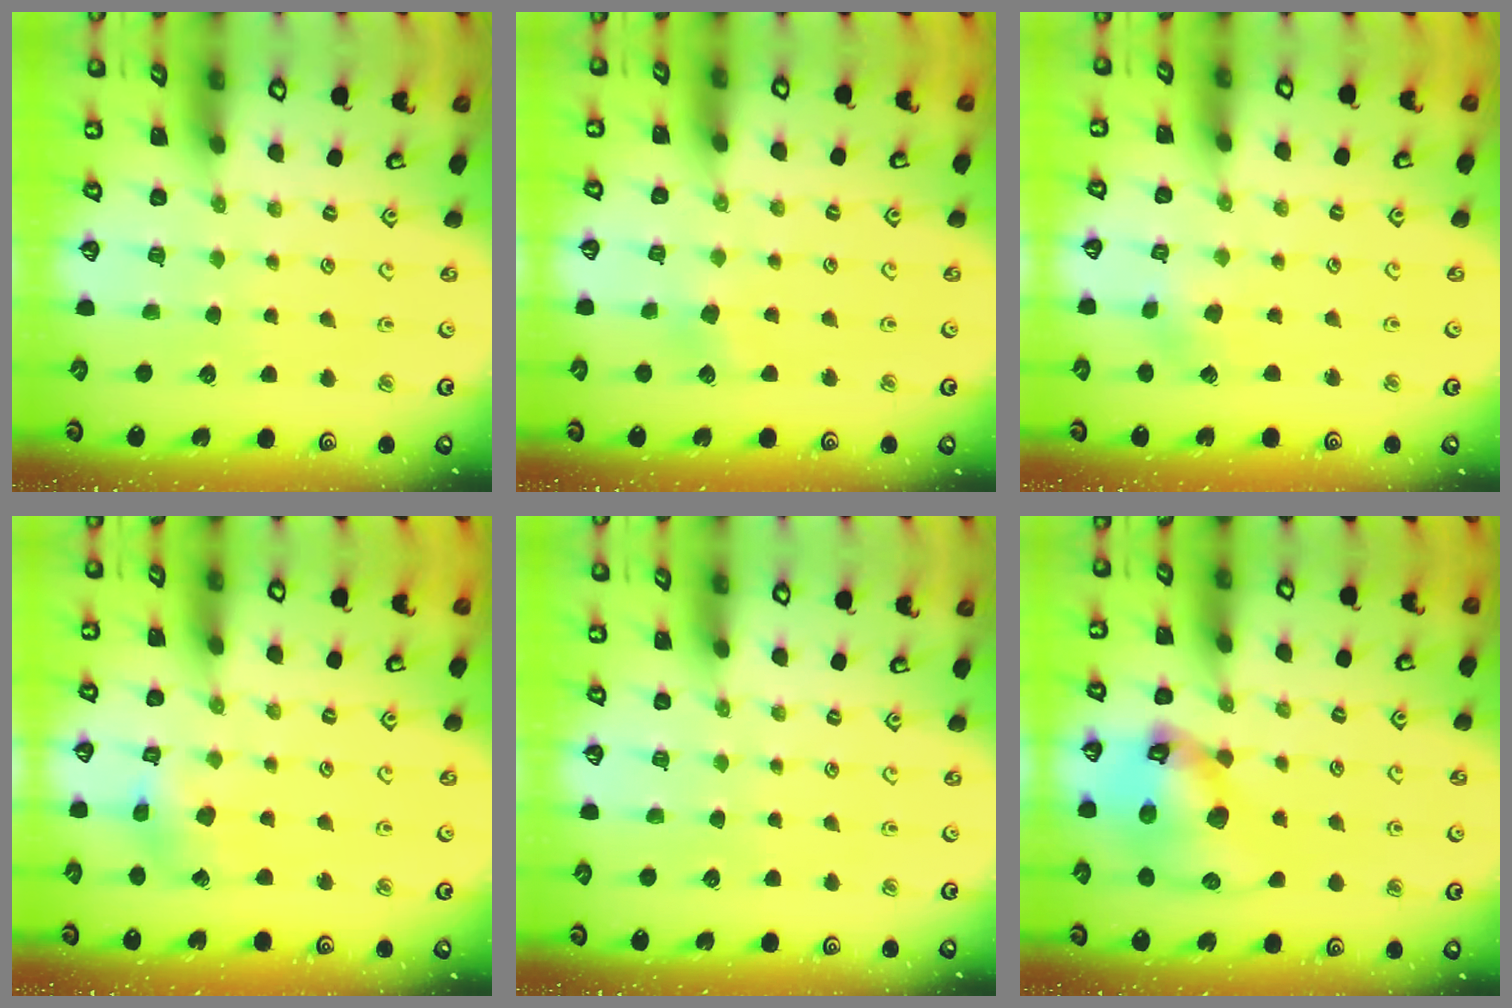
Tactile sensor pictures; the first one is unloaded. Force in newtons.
{"total": 4.4, "press": 4.4, "slide": 0.3}
{"total": 1.7, "press": 1.7, "slide": 0.2}
{"total": 5.4, "press": 5.4, "slide": 0.5}
{"total": 0.0}
{"total": 17.4, "press": 17.2, "slide": 2.5}